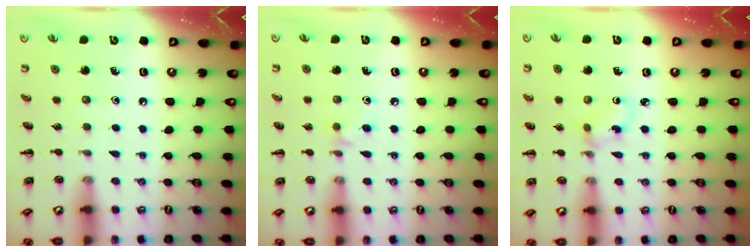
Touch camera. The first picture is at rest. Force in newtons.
{"total": 4.1, "press": 3.8, "slide": 1.5}
{"total": 1.7, "press": 1.6, "slide": 0.7}